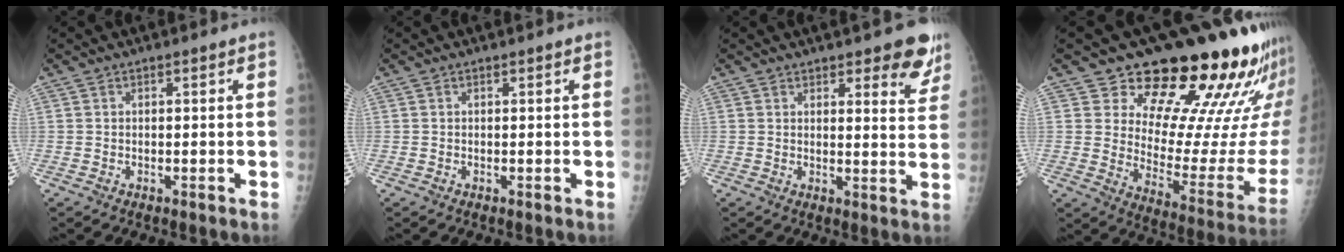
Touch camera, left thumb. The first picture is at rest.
{"total": 0.0}
{"total": 7.4, "force": [5.2, 2.8, 4.4], "torque": [-0.018, -0.032, 0.060]}
{"total": 23.6, "force": [17.9, 8.5, 12.9], "torque": [-0.134, -0.126, 0.236]}